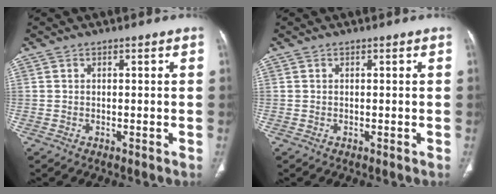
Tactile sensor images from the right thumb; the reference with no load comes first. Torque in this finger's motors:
{"motor_torque": [-0.23, -0.02, 0.12, 0.44, 0.03]}